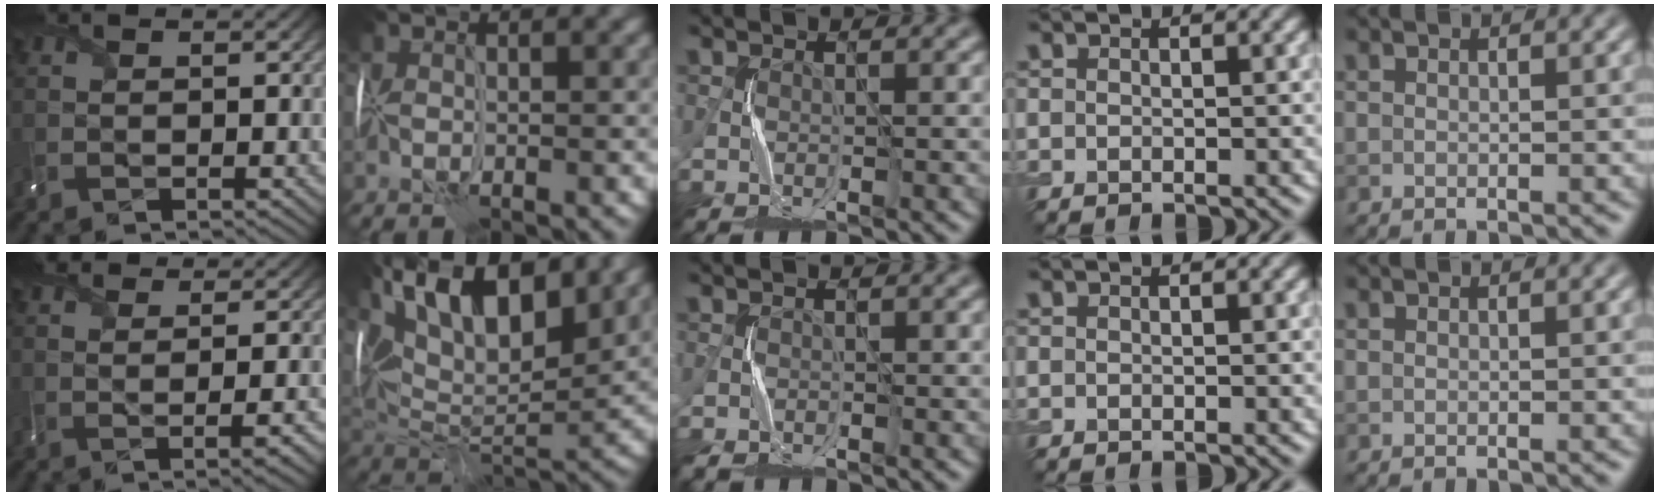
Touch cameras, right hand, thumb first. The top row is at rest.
{"thumb": {"total": 5.3, "force": [2.9, 1.5, 4.2], "torque": [-0.053, 0.024, 0.021]}, "index": {"total": 15.8, "force": [7.6, 7.1, 11.9], "torque": [-0.195, 0.037, 0.116]}, "middle": {"total": 1.1, "force": [-1.1, 0.2, 0.4], "torque": [-0.011, -0.004, -0.026]}}